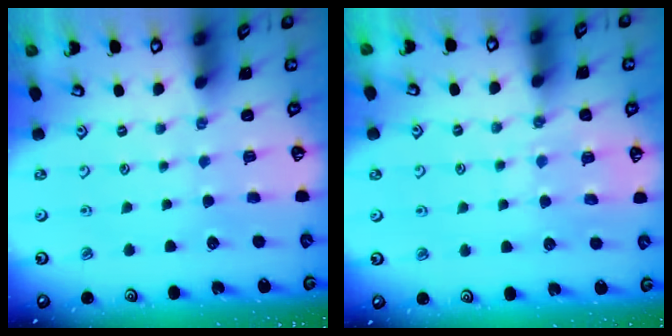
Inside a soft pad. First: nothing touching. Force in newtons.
{"total": 7.3, "press": 7.3, "slide": 0.8}